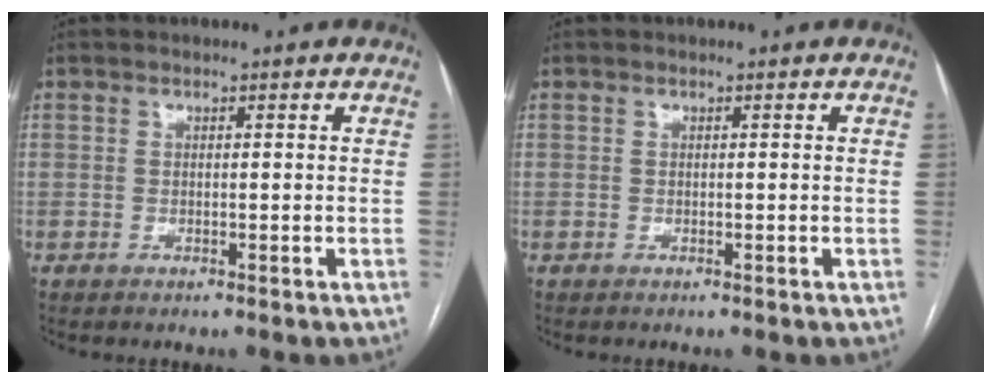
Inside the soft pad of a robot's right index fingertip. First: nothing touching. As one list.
[{"total": 0.0}]